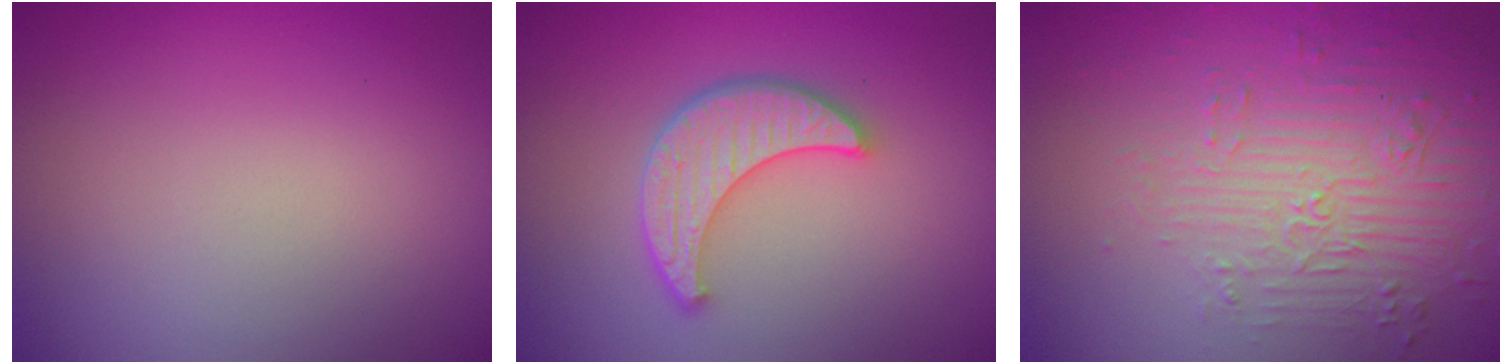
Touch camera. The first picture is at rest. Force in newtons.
{"total": 5.1, "press": 4.0, "slide": 3.1}
{"total": 5.4, "press": 3.5, "slide": 4.1}